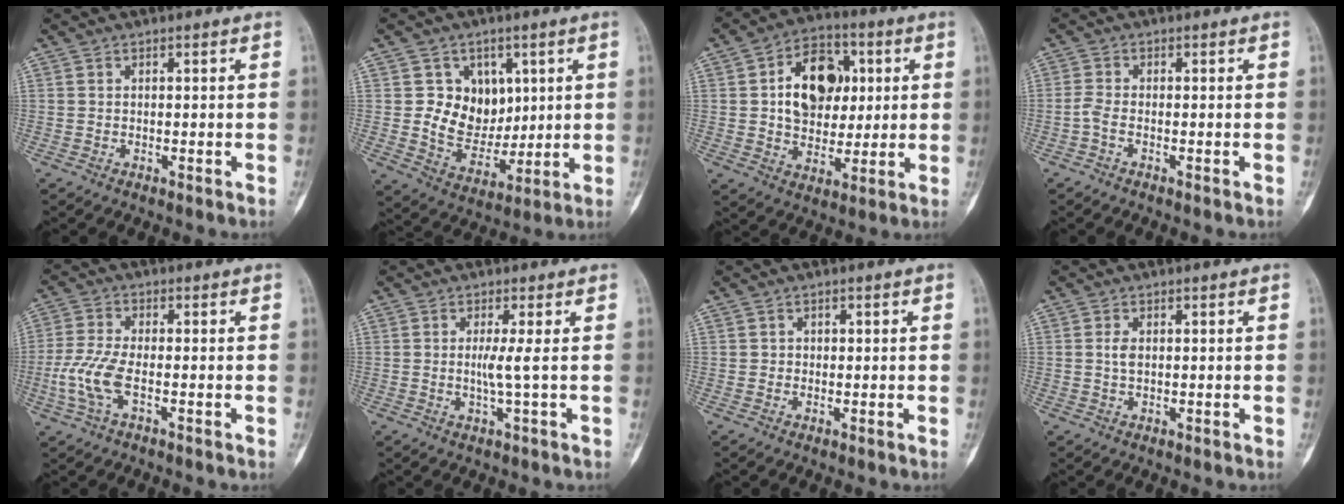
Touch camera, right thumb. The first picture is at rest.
{"total": 10.5, "force": [3.0, 8.9, 4.6], "torque": [-0.030, -0.015, 0.065]}
{"total": 14.5, "force": [2.8, 10.5, 9.7], "torque": [-0.108, 0.004, 0.045]}
{"total": 2.0, "force": [-0.9, 0.8, 1.6], "torque": [-0.039, 0.003, -0.025]}
{"total": 7.2, "force": [-2.2, 2.6, 6.4], "torque": [-0.161, 0.006, -0.046]}
{"total": 2.8, "force": [0.0, -0.5, 2.7], "torque": [-0.068, -0.009, -0.002]}
{"total": 0.8, "force": [0.0, 0.8, 0.2], "torque": [0.002, 0.003, -0.002]}
{"total": 1.7, "force": [0.2, 1.0, 1.4], "torque": [-0.027, 0.000, 0.003]}